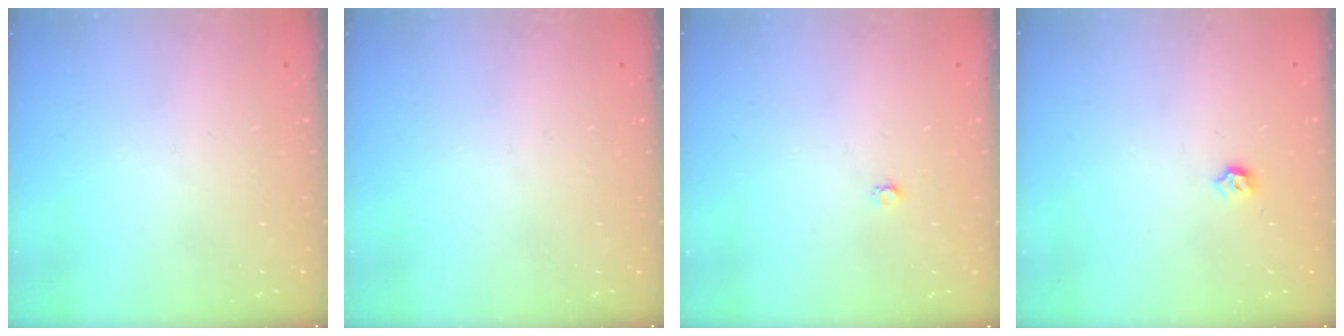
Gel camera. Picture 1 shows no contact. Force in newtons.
{"total": 0.0}
{"total": 2.2, "press": 2.2, "slide": 0.3}
{"total": 3.7, "press": 3.6, "slide": 0.6}